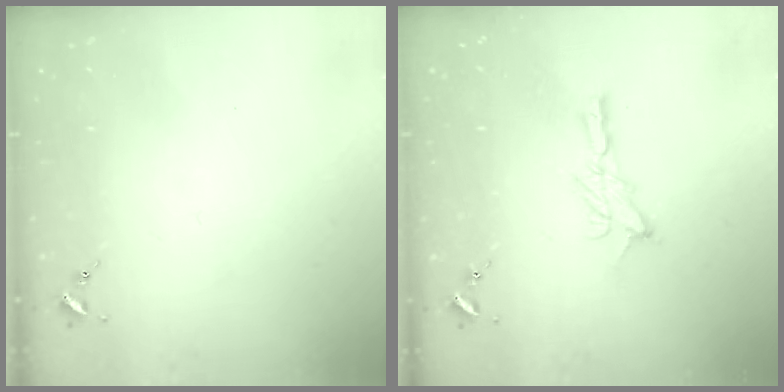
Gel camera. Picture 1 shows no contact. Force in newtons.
{"total": 7.6, "press": 7.6, "slide": 0.1}